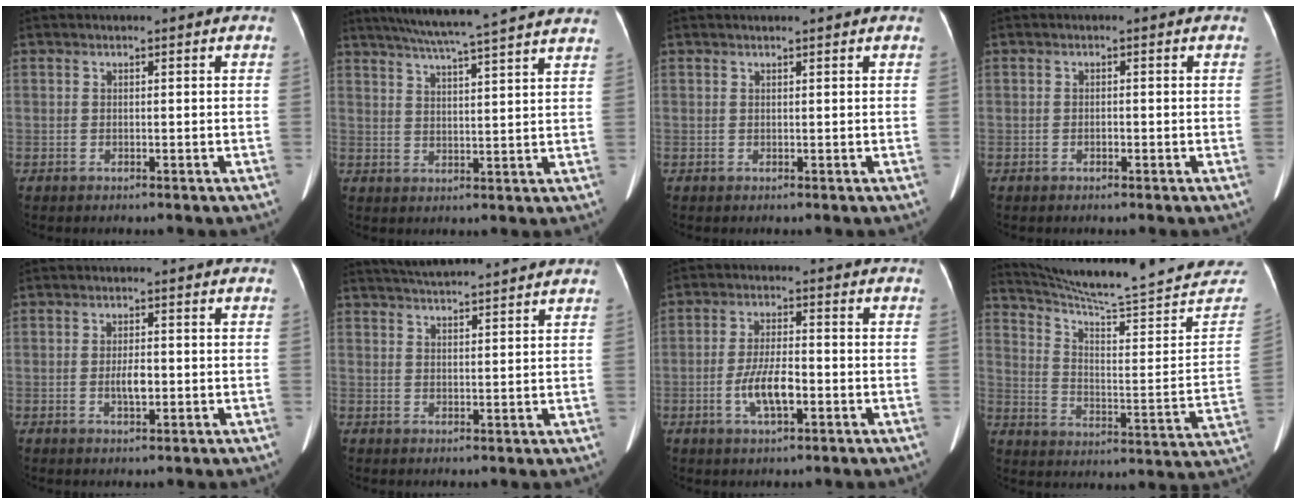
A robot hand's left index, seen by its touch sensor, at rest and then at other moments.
{"total": 20.9, "force": [18.4, -0.3, 9.9], "torque": [-0.162, -0.001, 0.235]}
{"total": 1.8, "force": [1.7, 0.0, 0.8], "torque": [-0.007, 0.011, 0.020]}
{"total": 0.7, "force": [-0.5, 0.2, 0.4], "torque": [-0.005, -0.007, -0.010]}
{"total": 2.7, "force": [-0.5, 0.8, 2.5], "torque": [-0.045, -0.008, -0.009]}
{"total": 10.9, "force": [10.2, -0.2, 3.9], "torque": [-0.070, 0.019, 0.140]}
{"total": 6.2, "force": [-2.1, 1.7, 5.6], "torque": [-0.110, -0.007, -0.038]}
{"total": 29.1, "force": [27.0, 1.2, 10.9], "torque": [-0.168, -0.124, 0.347]}